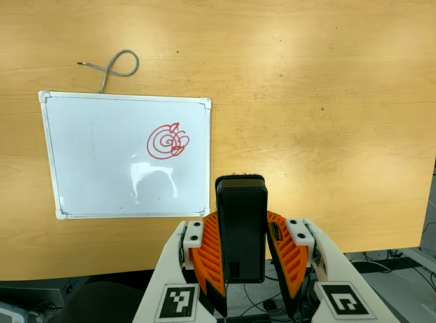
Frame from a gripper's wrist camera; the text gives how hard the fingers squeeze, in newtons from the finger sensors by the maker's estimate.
{"total": 7.1, "left": 5.7, "right": 8.6}